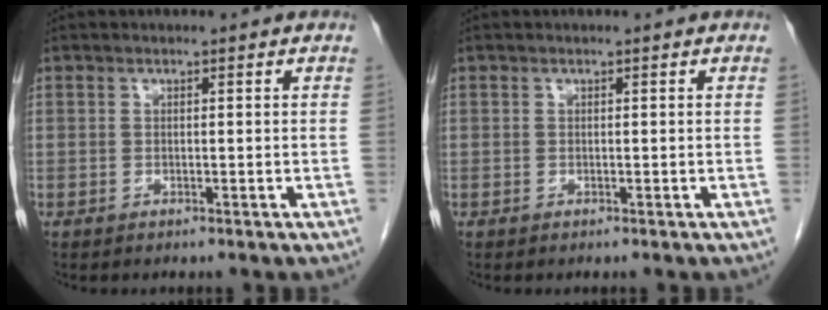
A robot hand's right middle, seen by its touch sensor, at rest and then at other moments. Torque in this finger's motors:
{"motor_torque": [-0.06, -0.06, -0.02, -0.01]}